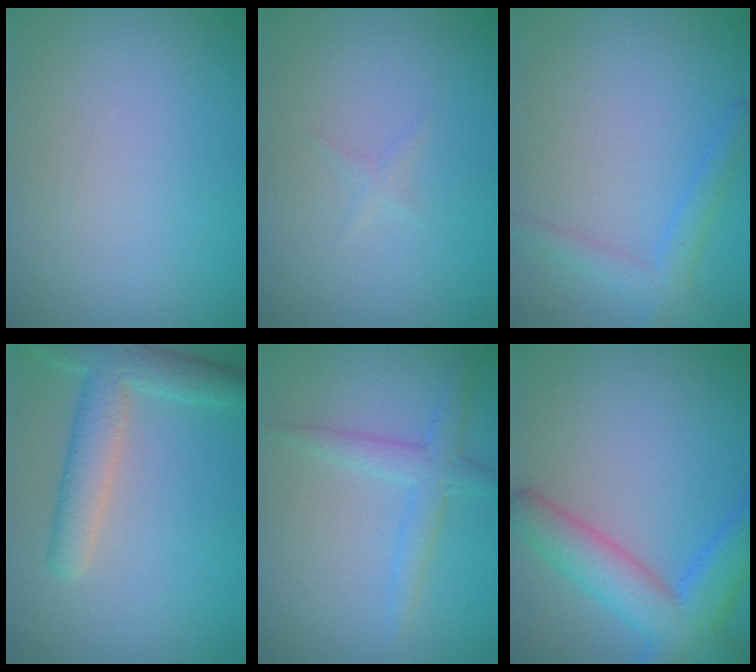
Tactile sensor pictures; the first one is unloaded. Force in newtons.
{"total": 0.6, "press": 0.6, "slide": 0.0}
{"total": 2.4, "press": 2.4, "slide": 0.1}
{"total": 4.8, "press": 4.8, "slide": 0.1}
{"total": 2.5, "press": 2.5, "slide": 0.1}
{"total": 6.7, "press": 6.7, "slide": 0.4}